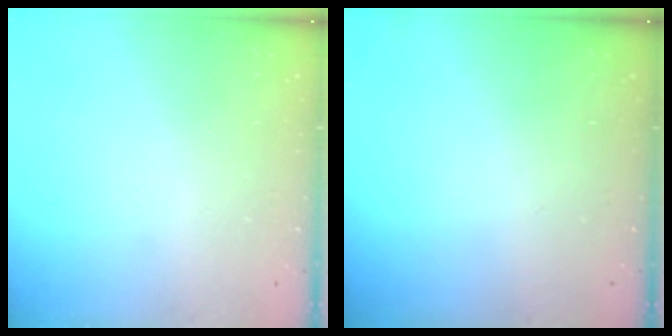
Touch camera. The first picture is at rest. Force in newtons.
{"total": 0.0}